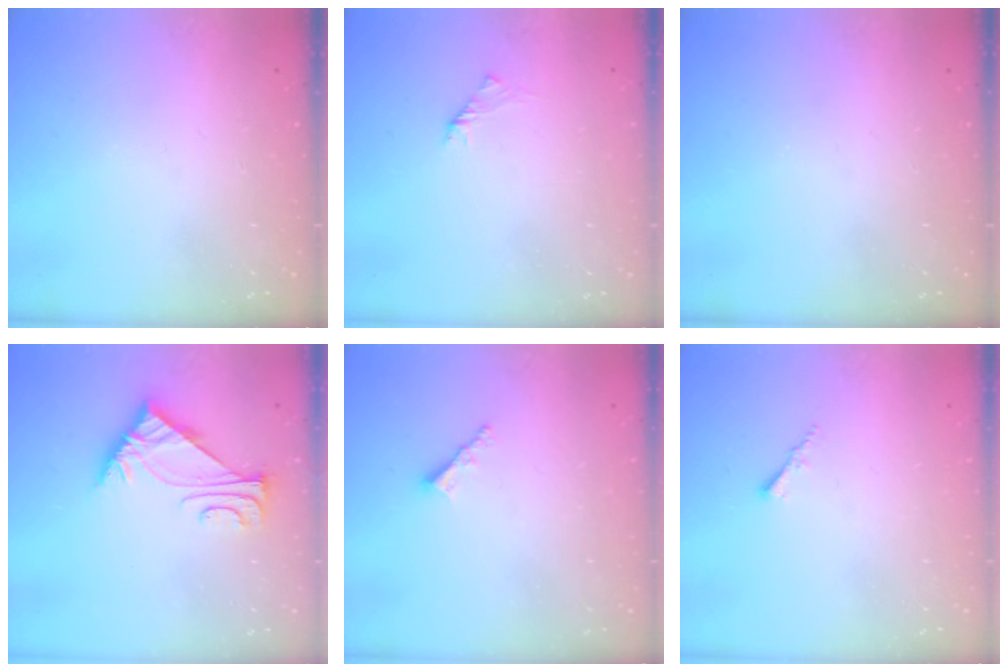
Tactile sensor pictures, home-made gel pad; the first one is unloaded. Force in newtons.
{"total": 1.6, "press": 1.4, "slide": 0.6}
{"total": 0.0}
{"total": 6.0, "press": 5.9, "slide": 0.5}
{"total": 2.3, "press": 2.3, "slide": 0.1}
{"total": 1.5, "press": 1.5, "slide": 0.4}